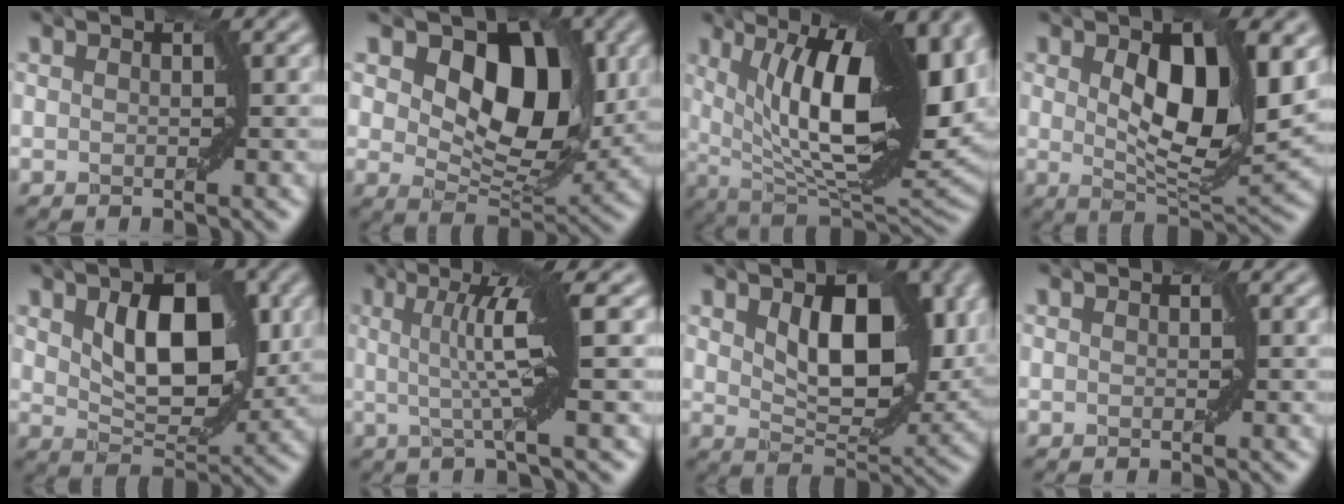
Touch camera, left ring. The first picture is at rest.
{"total": 9.9, "force": [3.3, 6.2, 7.0], "torque": [-0.110, -0.009, 0.049]}
{"total": 17.0, "force": [4.5, 6.5, 15.1], "torque": [-0.224, 0.005, 0.073]}
{"total": 9.2, "force": [1.6, 4.0, 8.1], "torque": [-0.132, -0.006, 0.032]}
{"total": 8.4, "force": [2.0, 4.5, 6.7], "torque": [-0.114, -0.005, 0.040]}
{"total": 5.7, "force": [0.7, 0.5, 5.7], "torque": [-0.100, 0.004, 0.012]}
{"total": 9.8, "force": [2.6, 5.3, 7.8], "torque": [-0.123, -0.007, 0.047]}
{"total": 0.0}